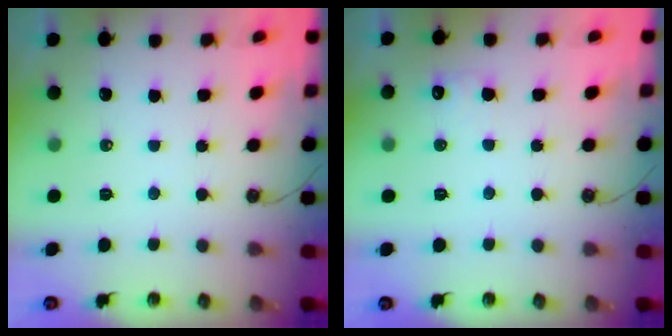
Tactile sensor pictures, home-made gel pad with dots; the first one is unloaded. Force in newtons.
{"total": 6.0, "press": 5.8, "slide": 1.2}